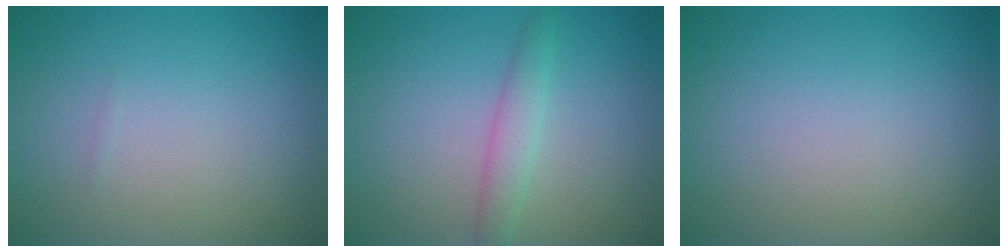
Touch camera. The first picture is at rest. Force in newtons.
{"total": 2.0, "press": 2.0, "slide": 0.0}
{"total": 0.0}